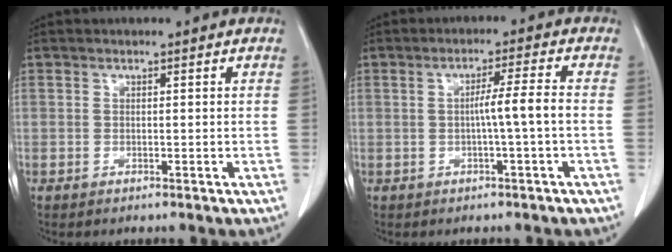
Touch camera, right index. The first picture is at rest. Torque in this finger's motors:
{"motor_torque": [0.75, -0.29, 0.42, 0.10]}